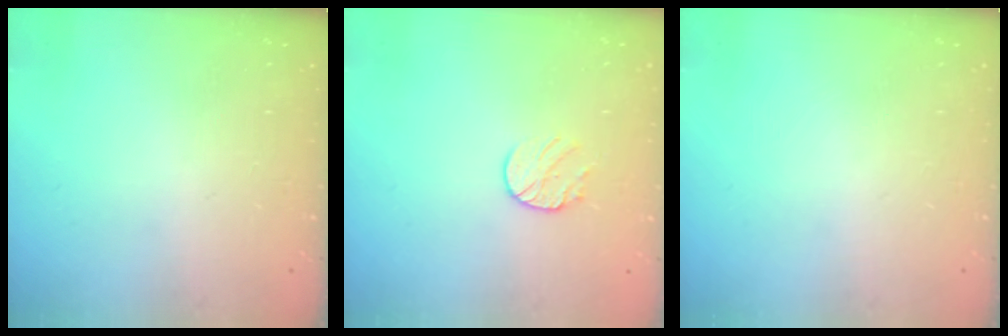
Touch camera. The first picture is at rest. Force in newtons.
{"total": 8.0, "press": 8.0, "slide": 0.8}
{"total": 0.0}